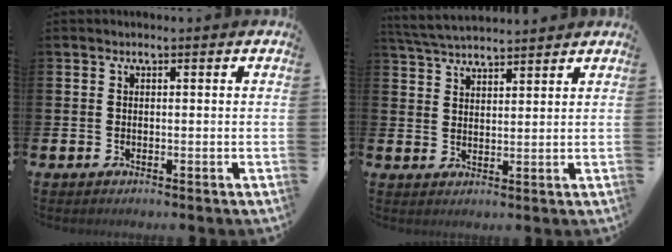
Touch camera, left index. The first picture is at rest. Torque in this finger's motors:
{"motor_torque": [0.87, -1.07, 0.46, 0.14]}